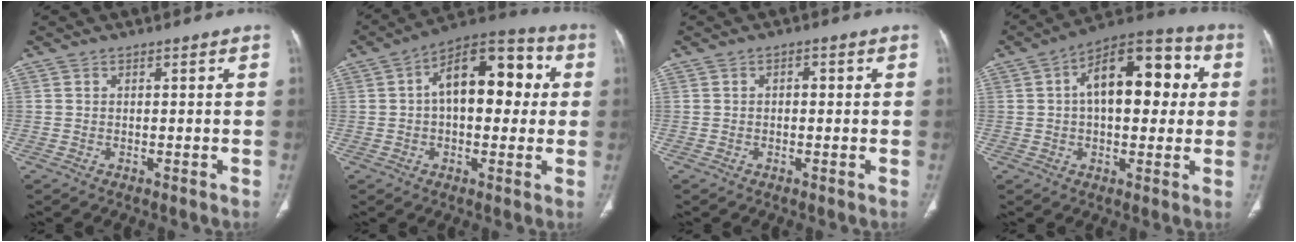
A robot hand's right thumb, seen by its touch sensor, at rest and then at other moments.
{"total": 16.2, "force": [2.4, 9.0, 13.2], "torque": [-0.163, 0.038, 0.027]}
{"total": 1.4, "force": [0.0, 0.9, 1.1], "torque": [-0.010, 0.005, -0.005]}
{"total": 17.7, "force": [3.2, 9.4, 14.7], "torque": [-0.183, 0.034, 0.039]}